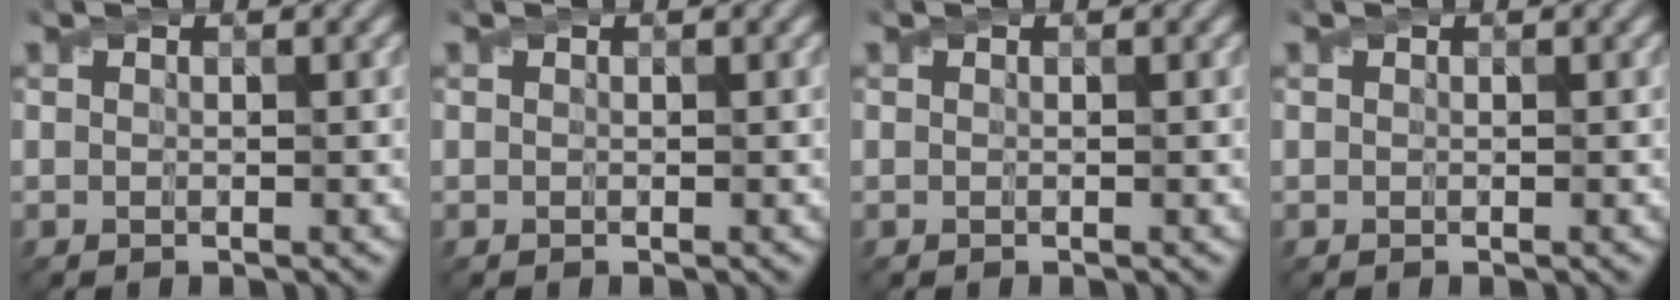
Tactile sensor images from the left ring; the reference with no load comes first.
{"total": 0.0}
{"total": 0.0}
{"total": 0.0}